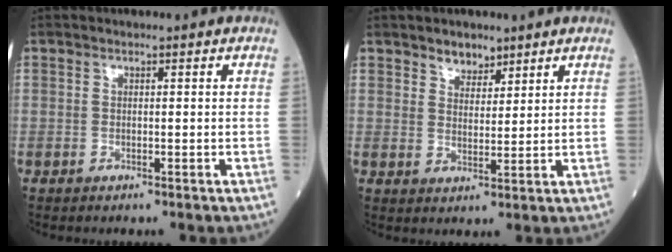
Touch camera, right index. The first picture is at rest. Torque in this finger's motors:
{"motor_torque": [0.44, 0.31, -0.01, 0.01]}